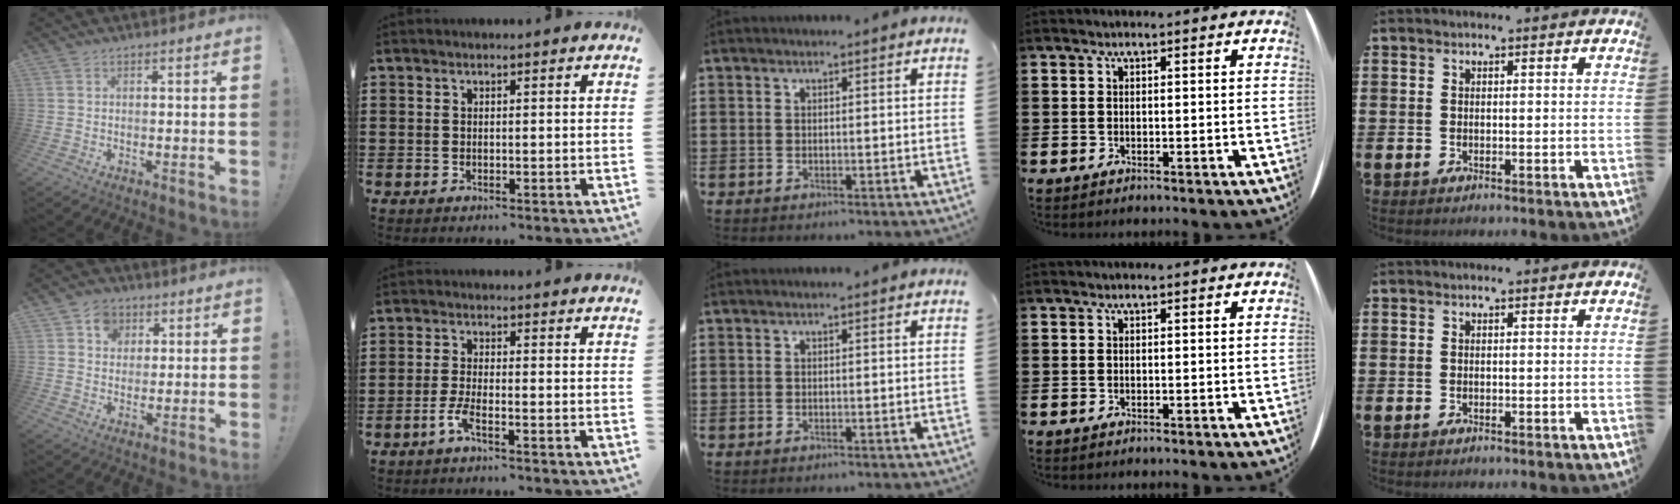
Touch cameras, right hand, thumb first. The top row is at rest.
{"thumb": {"total": 7.0, "force": [3.1, 5.9, 2.3], "torque": [-0.025, -0.014, 0.057]}, "index": {"total": 3.2, "force": [-1.9, 0.5, 2.5], "torque": [-0.065, -0.008, -0.040]}}